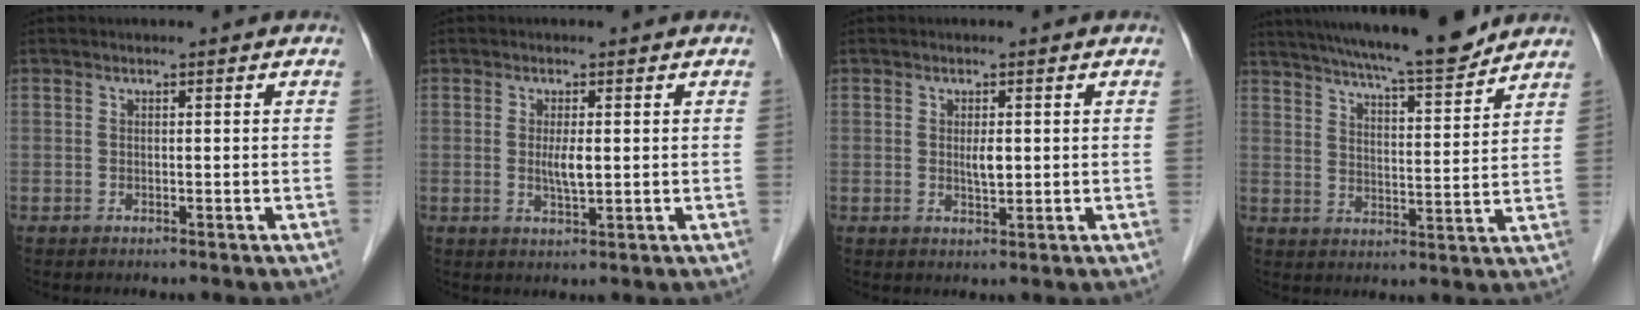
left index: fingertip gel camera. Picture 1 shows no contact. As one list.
[{"total": 2.8, "force": [0.2, 0.5, 2.7], "torque": [-0.054, -0.004, 0.005]}, {"total": 2.0, "force": [0.3, 0.6, 1.9], "torque": [-0.034, -0.002, 0.006]}, {"total": 16.0, "force": [14.2, 0.7, 7.3], "torque": [-0.118, 0.004, 0.210]}]